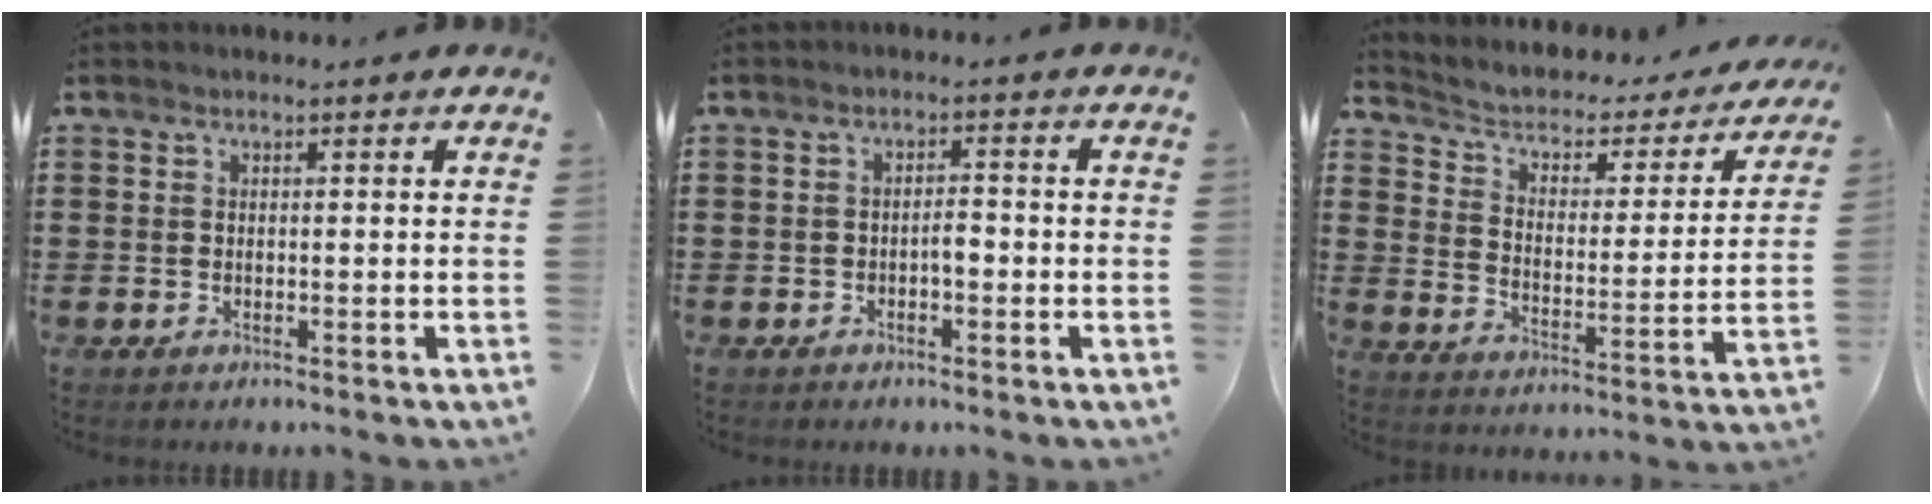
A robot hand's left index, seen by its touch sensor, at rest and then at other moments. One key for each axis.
{"total": 2.1, "fx": -0.9, "fy": 0.7, "fz": 1.8, "tx": -0.034, "ty": 0.004, "tz": -0.019}
{"total": 2.8, "fx": 1.6, "fy": 1.9, "fz": 1.4, "tx": -0.040, "ty": -0.016, "tz": 0.016}